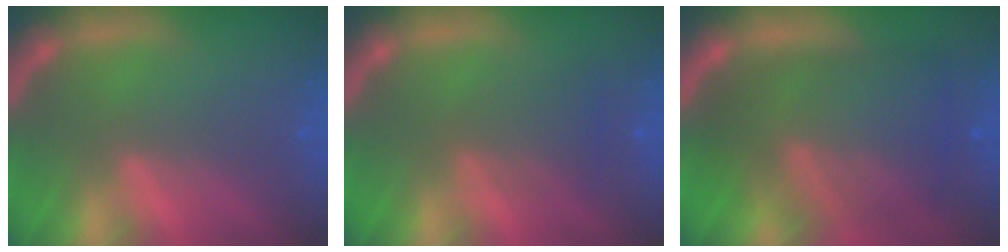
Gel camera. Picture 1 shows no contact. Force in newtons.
{"total": 2.5}
{"total": 9.4}